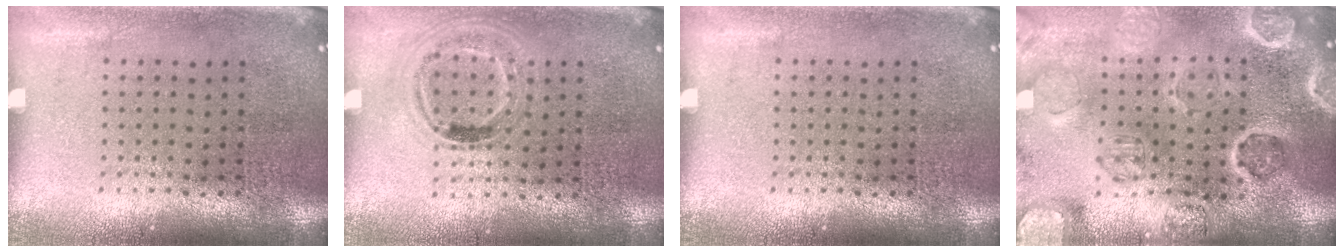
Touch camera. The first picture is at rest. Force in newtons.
{"total": 1.0, "press": 0.9, "slide": 0.5}
{"total": 0.0}
{"total": 2.9, "press": 2.9, "slide": 0.3}